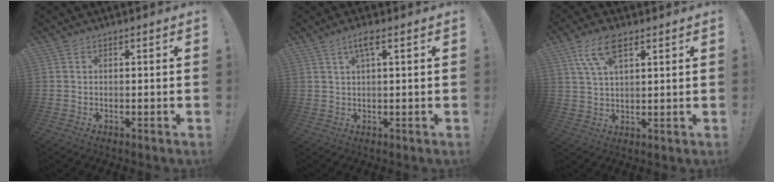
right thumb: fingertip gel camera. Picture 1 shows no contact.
{"total": 4.0, "force": [1.8, 0.6, 3.5], "torque": [-0.068, 0.002, 0.028]}
{"total": 9.3, "force": [5.0, 4.1, 6.7], "torque": [-0.127, -0.004, 0.096]}